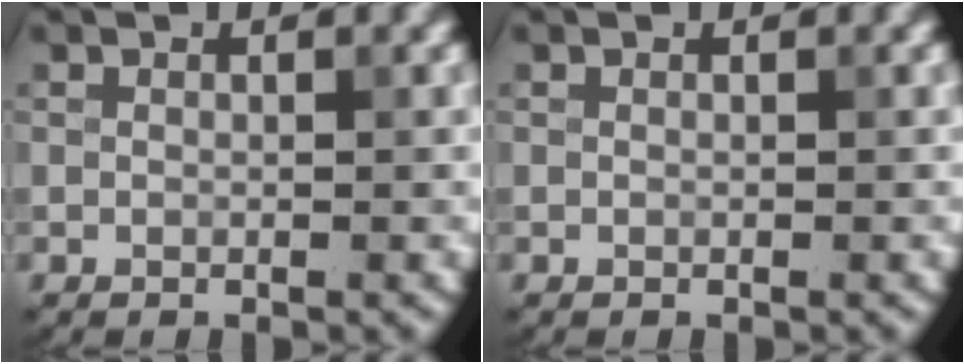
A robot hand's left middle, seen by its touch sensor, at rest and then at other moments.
{"total": 0.0}